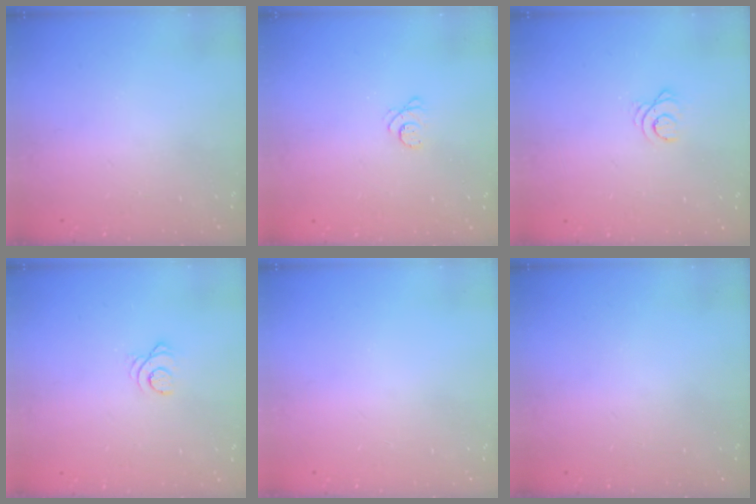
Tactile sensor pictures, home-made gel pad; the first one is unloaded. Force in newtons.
{"total": 2.9, "press": 2.9, "slide": 0.3}
{"total": 2.7, "press": 2.7, "slide": 0.3}
{"total": 2.5, "press": 2.5, "slide": 0.2}
{"total": 0.0}
{"total": 0.0}